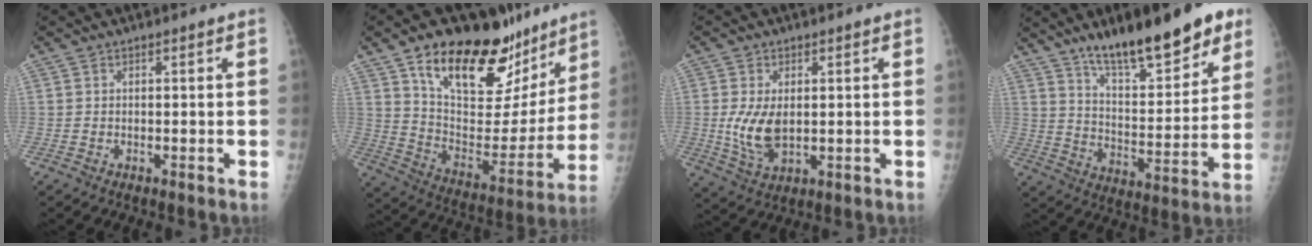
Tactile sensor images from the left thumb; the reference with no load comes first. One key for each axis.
{"total": 28.7, "fx": 17.9, "fy": 14.1, "fz": 17.4, "tx": -0.220, "ty": -0.055, "tz": 0.289}
{"total": 7.6, "fx": 0.4, "fy": 4.5, "fz": 6.2, "tx": -0.118, "ty": -0.014, "tz": 0.017}
{"total": 21.3, "fx": 14.4, "fy": 6.3, "fz": 14.4, "tx": -0.181, "ty": -0.067, "tz": 0.231}